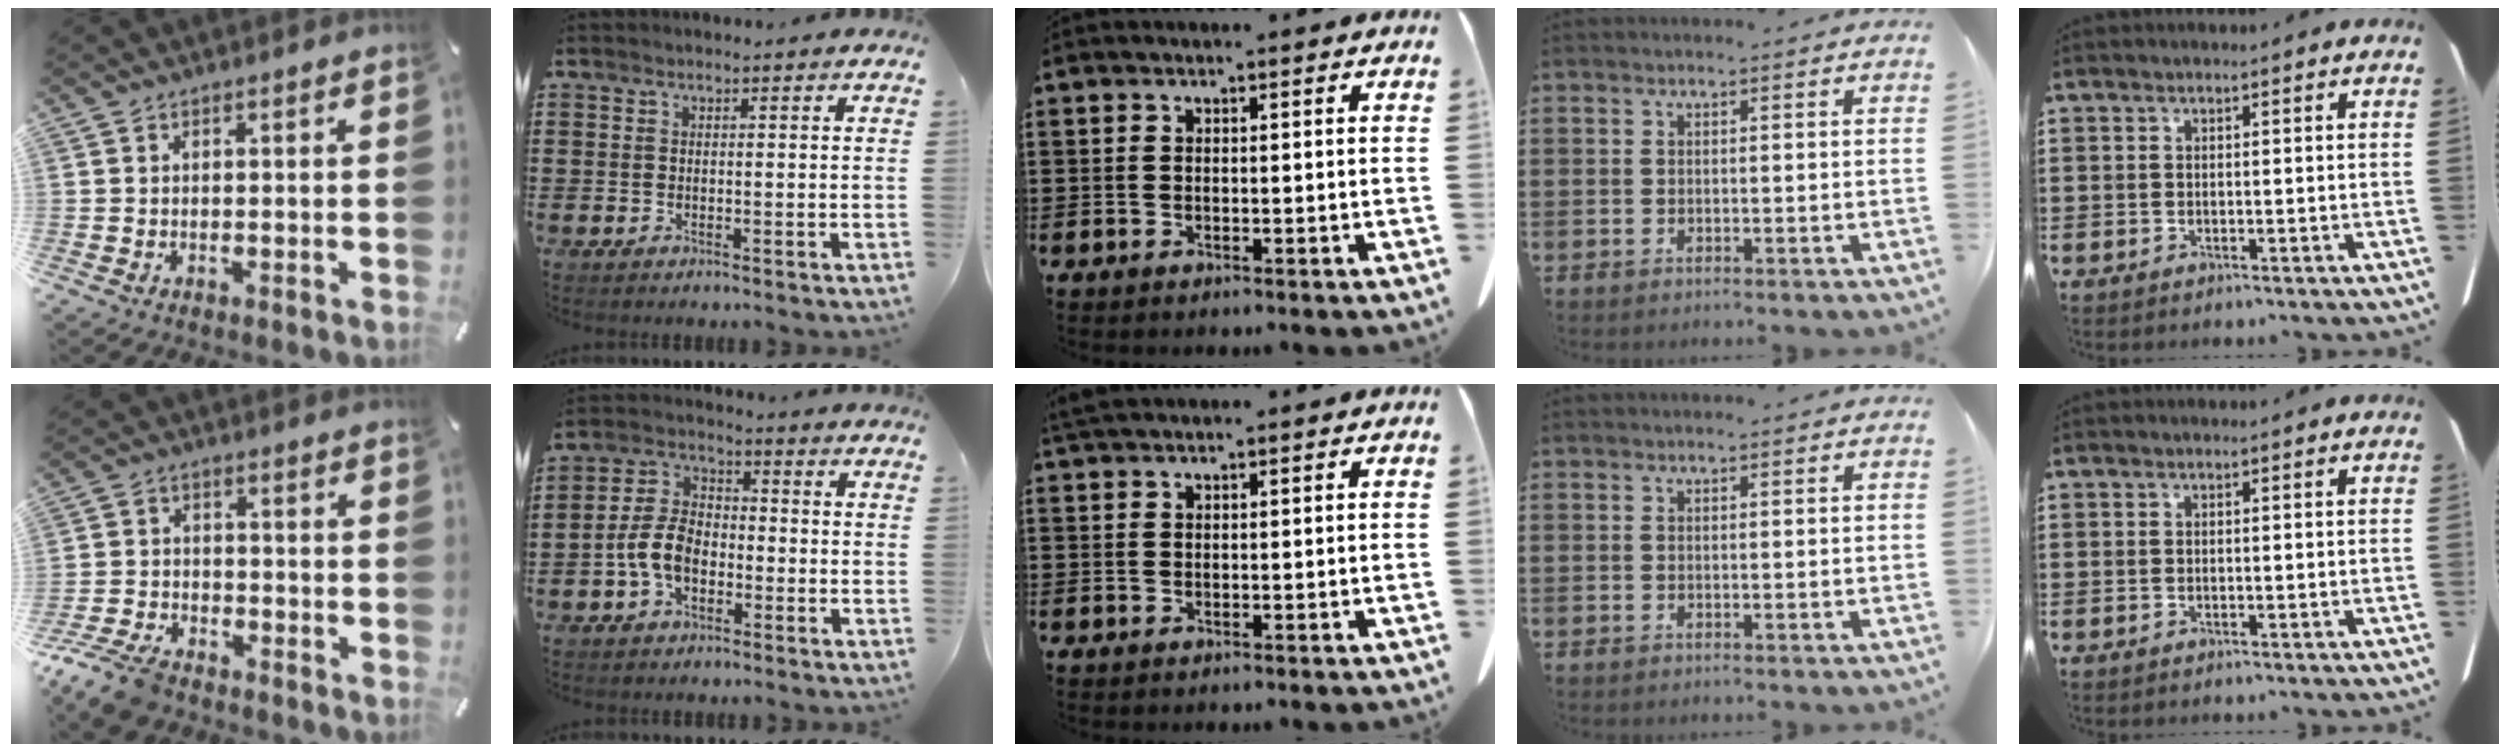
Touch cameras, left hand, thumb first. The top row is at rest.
{"thumb": {"total": 8.4, "force": [-6.8, 3.7, 3.4], "torque": [-0.077, 0.027, -0.131]}, "index": {"total": 6.4, "force": [-2.4, 4.0, 4.4], "torque": [-0.113, 0.005, -0.055]}, "middle": {"total": 1.2, "force": [1.1, 0.1, 0.5], "torque": [-0.013, -0.002, 0.022]}}